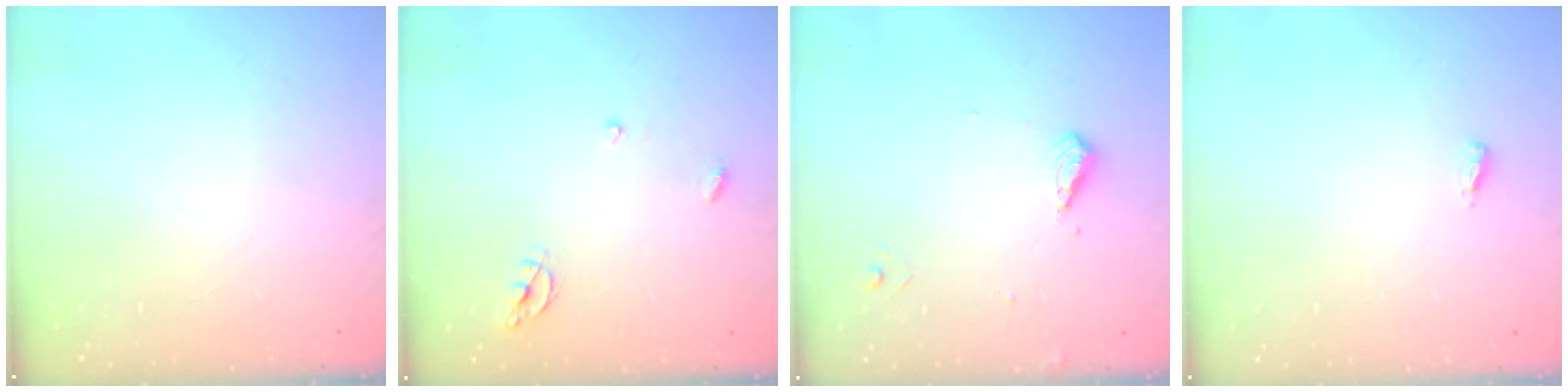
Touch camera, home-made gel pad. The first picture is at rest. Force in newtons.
{"total": 5.5, "press": 5.5, "slide": 0.6}
{"total": 5.0, "press": 4.9, "slide": 0.6}
{"total": 3.7, "press": 3.6, "slide": 1.0}